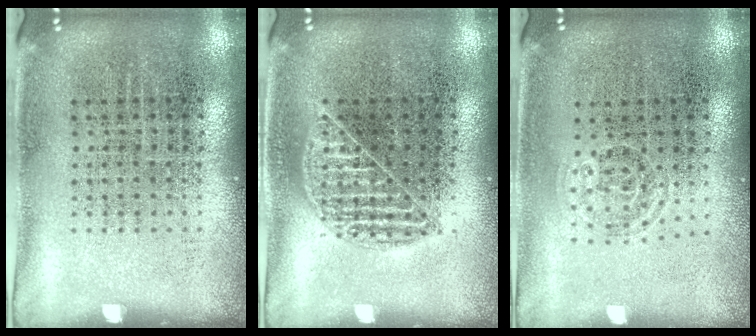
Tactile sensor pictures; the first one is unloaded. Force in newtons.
{"total": 1.5, "press": 1.5, "slide": 0.3}
{"total": 0.8, "press": 0.5, "slide": 0.5}